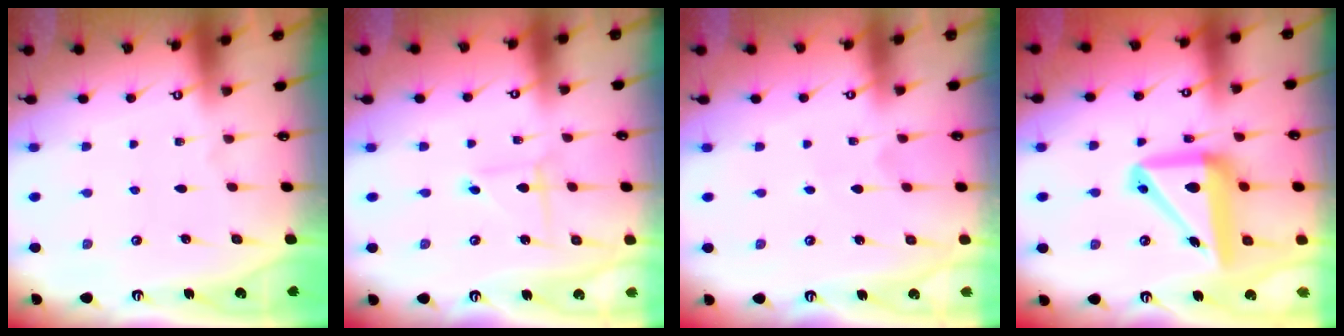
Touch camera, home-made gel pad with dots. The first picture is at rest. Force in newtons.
{"total": 1.6, "press": 1.6, "slide": 0.2}
{"total": 2.5, "press": 2.5, "slide": 0.3}
{"total": 14.9, "press": 14.8, "slide": 2.0}